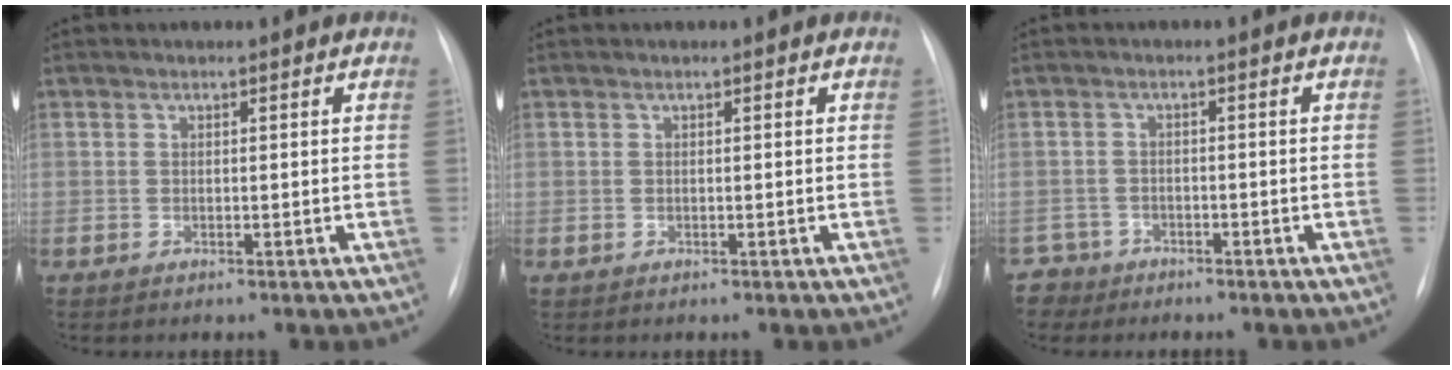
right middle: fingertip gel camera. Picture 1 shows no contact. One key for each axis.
{"total": 0.0}
{"total": 3.3, "fx": -2.6, "fy": 1.7, "fz": -1.1, "tx": 0.020, "ty": 0.003, "tz": -0.052}